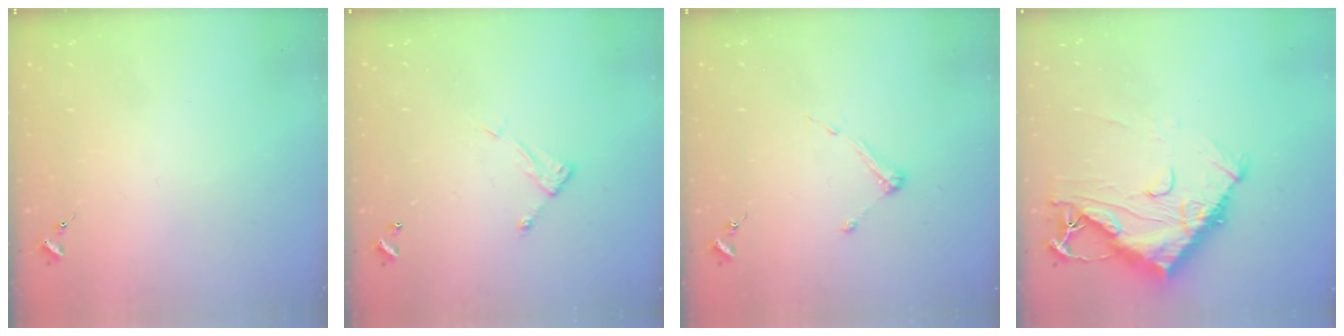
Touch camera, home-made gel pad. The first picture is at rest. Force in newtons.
{"total": 5.8, "press": 5.8, "slide": 0.2}
{"total": 4.4, "press": 4.3, "slide": 0.5}
{"total": 14.7, "press": 14.6, "slide": 1.5}